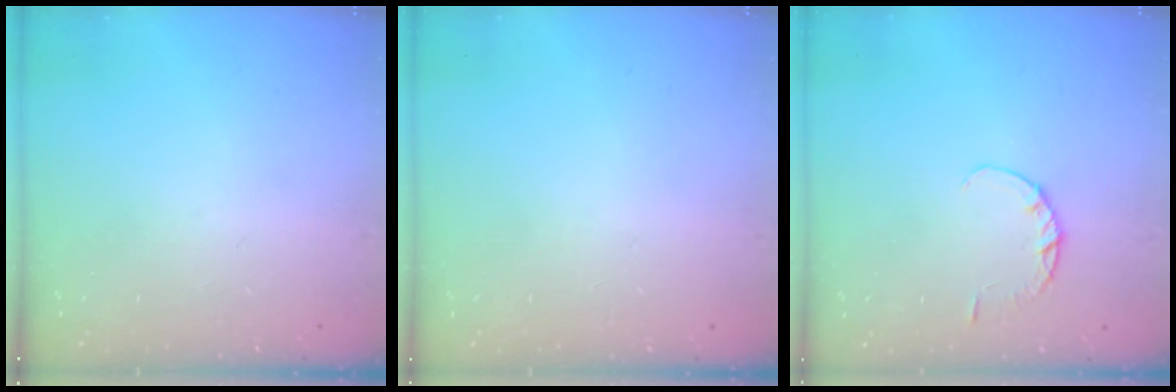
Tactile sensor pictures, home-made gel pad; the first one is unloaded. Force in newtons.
{"total": 2.6, "press": 2.6, "slide": 0.2}
{"total": 2.9, "press": 2.8, "slide": 0.4}